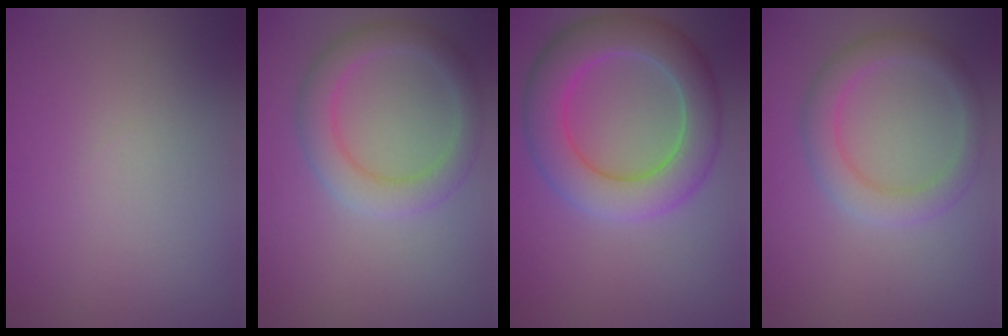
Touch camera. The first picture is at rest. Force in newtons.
{"total": 3.8, "press": 3.8, "slide": 0.2}
{"total": 7.5, "press": 7.5, "slide": 0.6}
{"total": 3.4, "press": 3.4, "slide": 0.1}